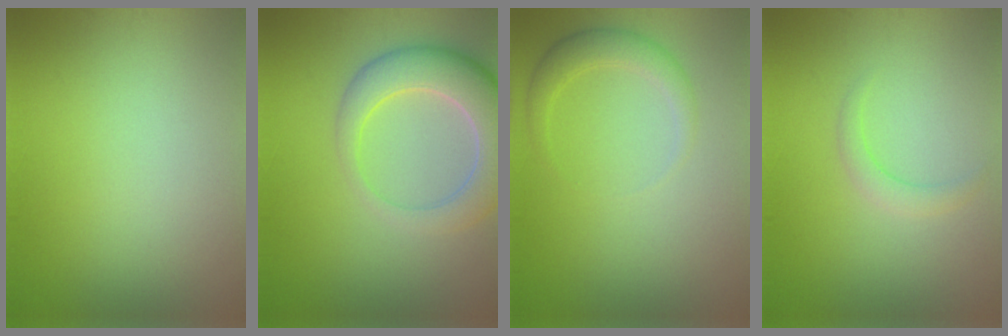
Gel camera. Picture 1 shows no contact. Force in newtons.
{"total": 6.8, "press": 6.8, "slide": 0.8}
{"total": 2.2, "press": 2.2, "slide": 0.2}
{"total": 1.4, "press": 1.4, "slide": 0.0}